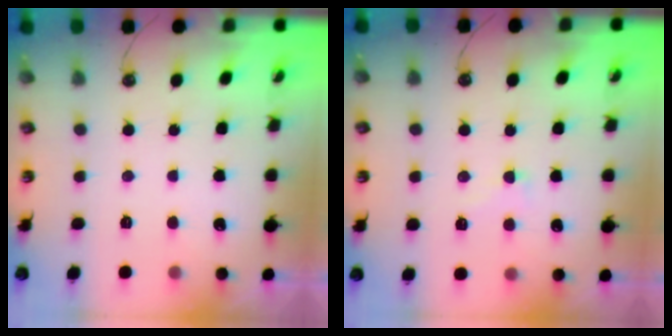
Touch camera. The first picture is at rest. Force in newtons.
{"total": 2.8, "press": 2.6, "slide": 1.2}